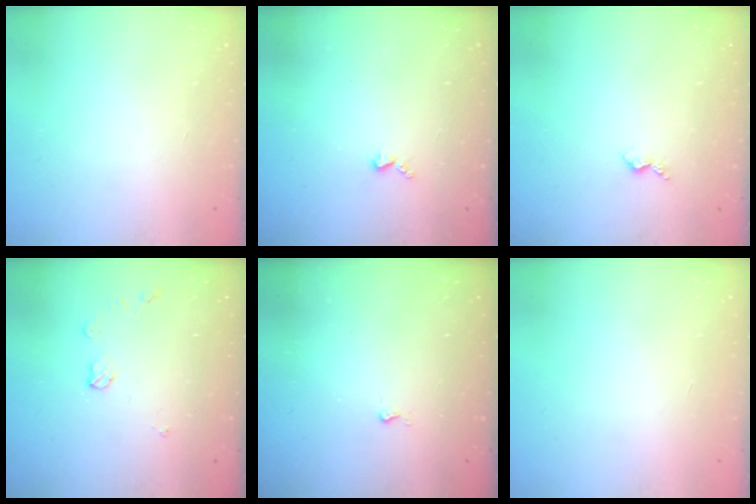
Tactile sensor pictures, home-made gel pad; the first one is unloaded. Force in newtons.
{"total": 4.0, "press": 3.9, "slide": 0.5}
{"total": 2.7, "press": 2.6, "slide": 0.5}
{"total": 5.7, "press": 5.7, "slide": 0.4}
{"total": 2.6, "press": 2.6, "slide": 0.4}
{"total": 0.0}